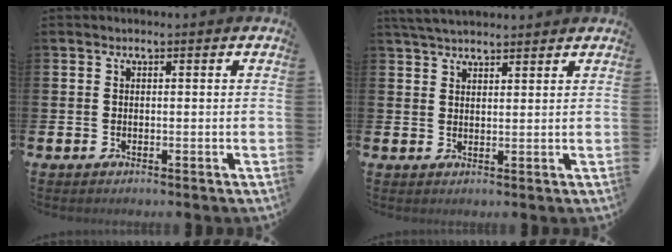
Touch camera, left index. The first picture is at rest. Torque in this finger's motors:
{"motor_torque": [1.03, -1.11, 0.23, 0.04]}